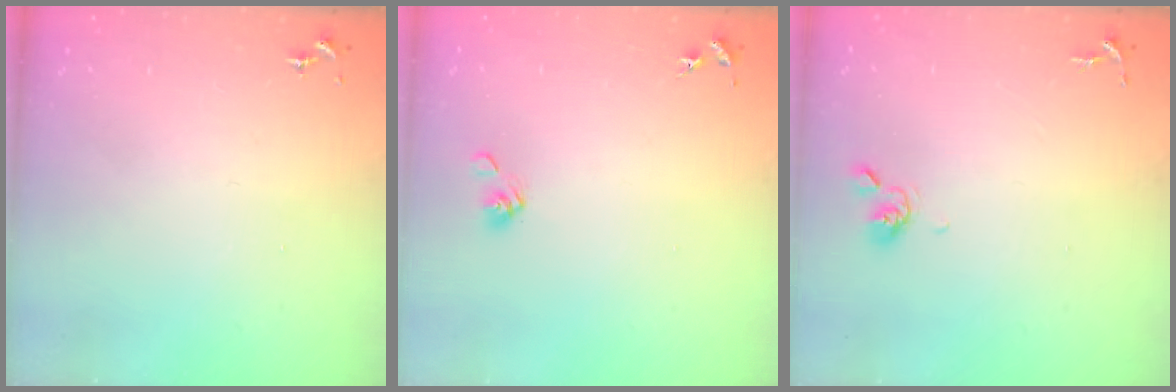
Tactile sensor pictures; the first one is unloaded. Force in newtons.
{"total": 5.8, "press": 5.3, "slide": 2.3}
{"total": 4.7, "press": 4.7, "slide": 0.7}